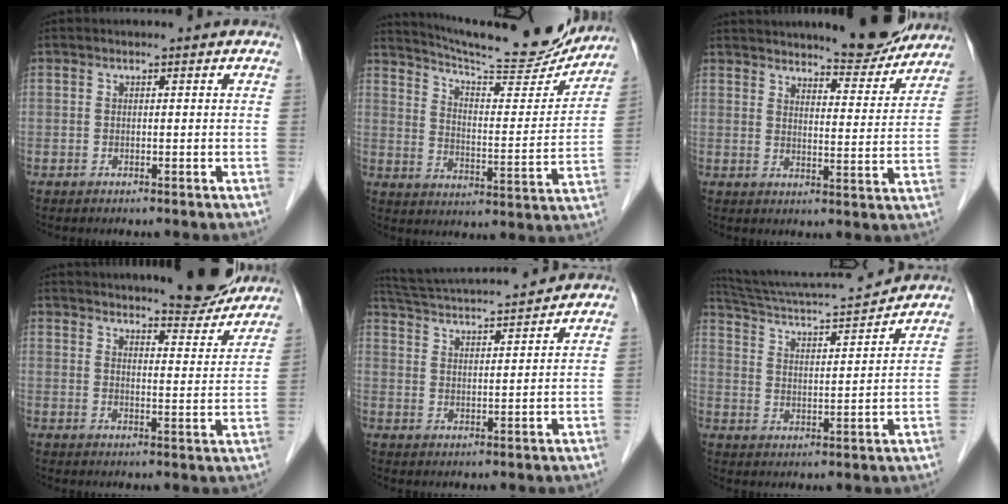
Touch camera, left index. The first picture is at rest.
{"total": 19.2, "force": [18.0, 1.4, 6.5], "torque": [-0.105, -0.044, 0.249]}
{"total": 10.7, "force": [9.7, 1.7, 4.0], "torque": [-0.049, -0.018, 0.126]}
{"total": 10.5, "force": [9.8, 1.3, 3.7], "torque": [-0.044, -0.018, 0.123]}
{"total": 13.4, "force": [12.3, 0.6, 5.1], "torque": [-0.103, 0.025, 0.197]}
{"total": 14.7, "force": [13.8, 0.2, 5.2], "torque": [-0.102, 0.011, 0.219]}